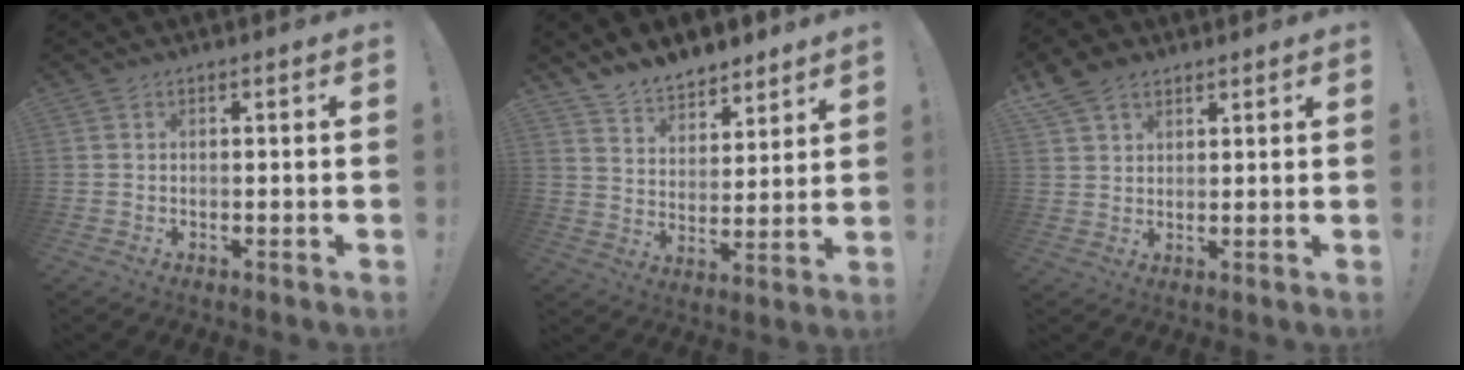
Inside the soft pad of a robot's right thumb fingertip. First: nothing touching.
{"total": 9.3, "force": [8.4, 3.6, 1.4], "torque": [-0.036, -0.065, 0.163]}
{"total": 7.2, "force": [4.9, 4.5, 2.6], "torque": [-0.049, -0.018, 0.097]}